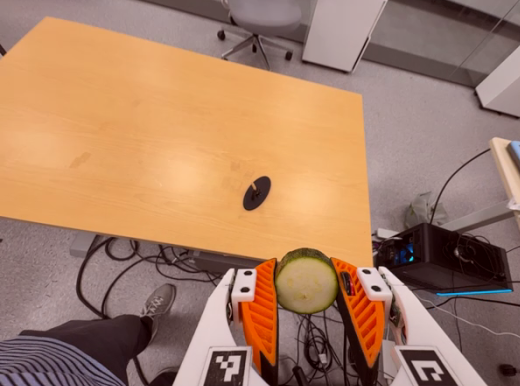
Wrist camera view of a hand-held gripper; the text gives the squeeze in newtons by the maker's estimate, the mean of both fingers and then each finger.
{"total": 11.5, "left": 10.7, "right": 12.2}